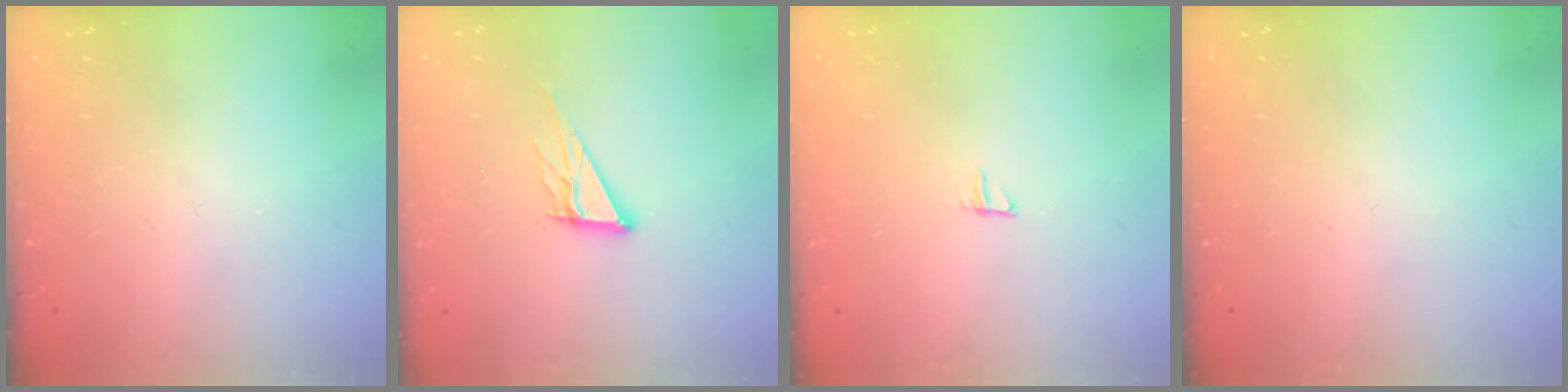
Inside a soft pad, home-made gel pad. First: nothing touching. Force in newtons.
{"total": 9.0, "press": 8.9, "slide": 0.7}
{"total": 3.7, "press": 3.7, "slide": 0.3}
{"total": 0.0}